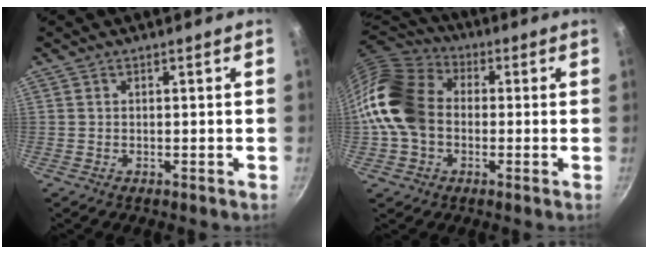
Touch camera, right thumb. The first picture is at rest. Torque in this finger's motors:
{"motor_torque": [2.46, 2.54, 1.46, -0.77, 0.24]}